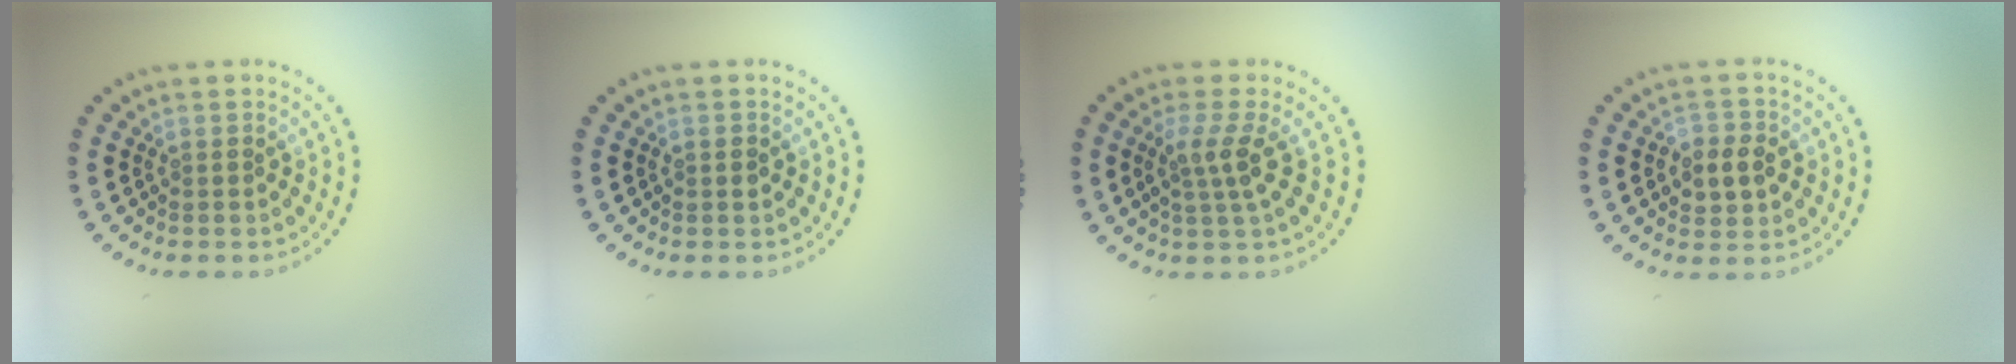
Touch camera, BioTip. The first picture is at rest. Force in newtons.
{"total": 0.9, "press": 0.9, "slide": 0.1}
{"total": 2.6, "press": 2.0, "slide": 1.7}
{"total": 2.9, "press": 2.8, "slide": 0.3}